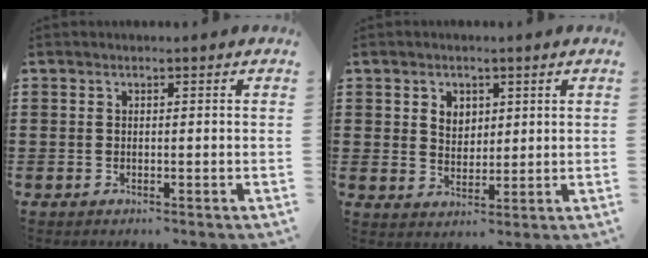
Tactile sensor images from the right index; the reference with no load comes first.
{"total": 3.0, "force": [1.5, 2.4, 1.1], "torque": [-0.031, 0.011, 0.025]}